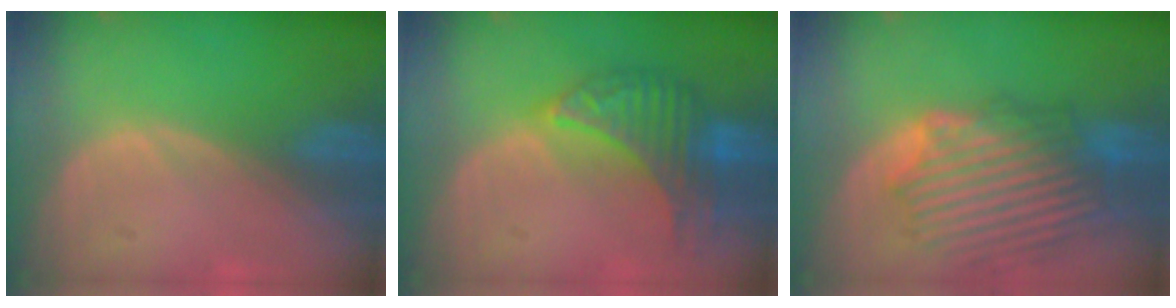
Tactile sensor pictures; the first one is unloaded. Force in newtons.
{"total": 8.2, "press": 8.2, "slide": 0.4}
{"total": 9.9, "press": 9.8, "slide": 1.6}